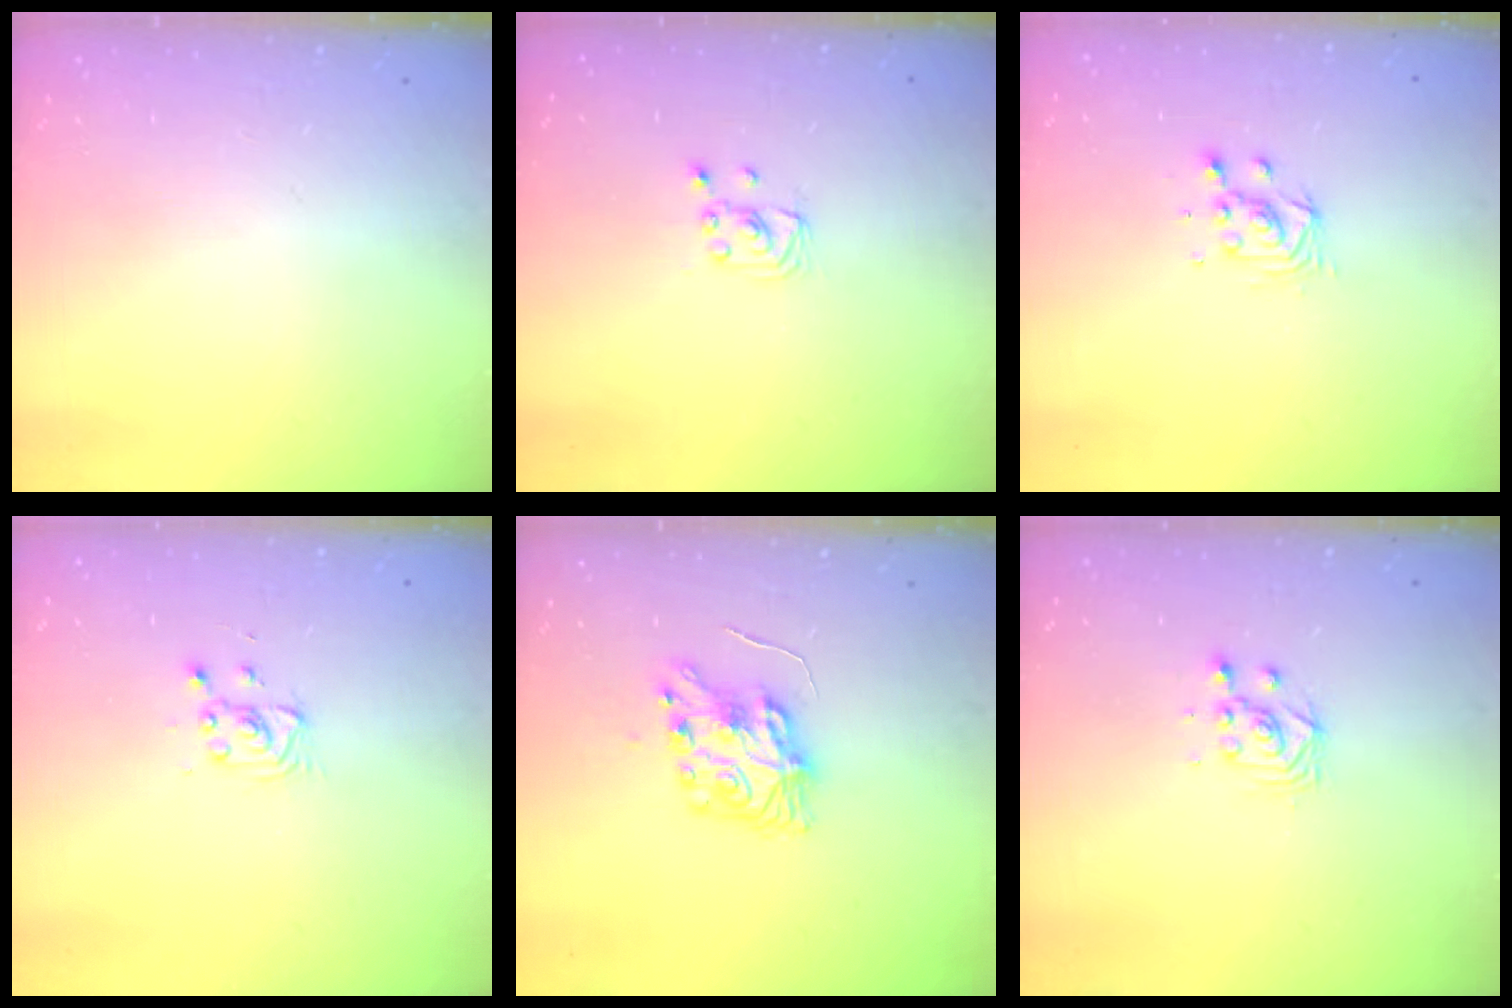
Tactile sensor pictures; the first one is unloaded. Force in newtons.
{"total": 2.0, "press": 2.0, "slide": 0.2}
{"total": 3.8, "press": 3.8, "slide": 0.3}
{"total": 2.8, "press": 2.8, "slide": 0.4}
{"total": 8.1, "press": 8.1, "slide": 0.2}
{"total": 3.0, "press": 3.0, "slide": 0.2}